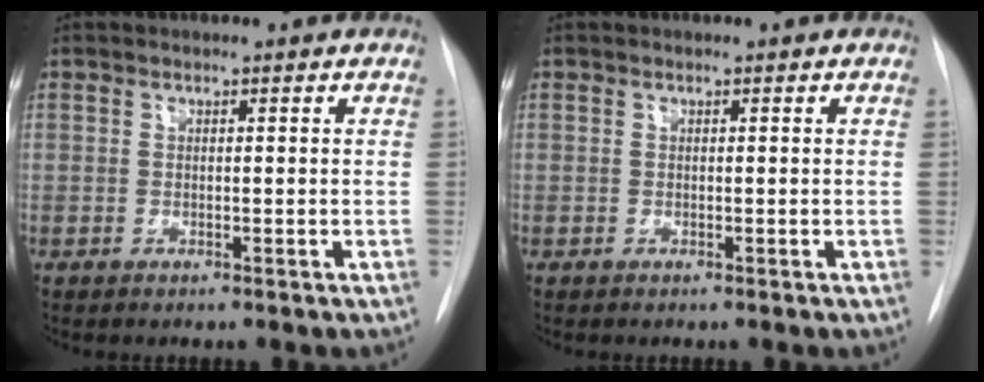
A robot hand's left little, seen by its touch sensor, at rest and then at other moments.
{"total": 0.0}